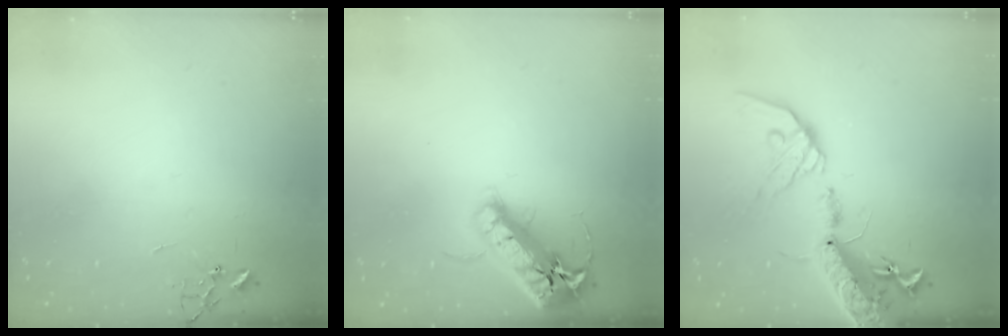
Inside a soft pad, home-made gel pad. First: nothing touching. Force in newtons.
{"total": 18.8, "press": 18.4, "slide": 3.8}
{"total": 19.5, "press": 19.0, "slide": 4.4}